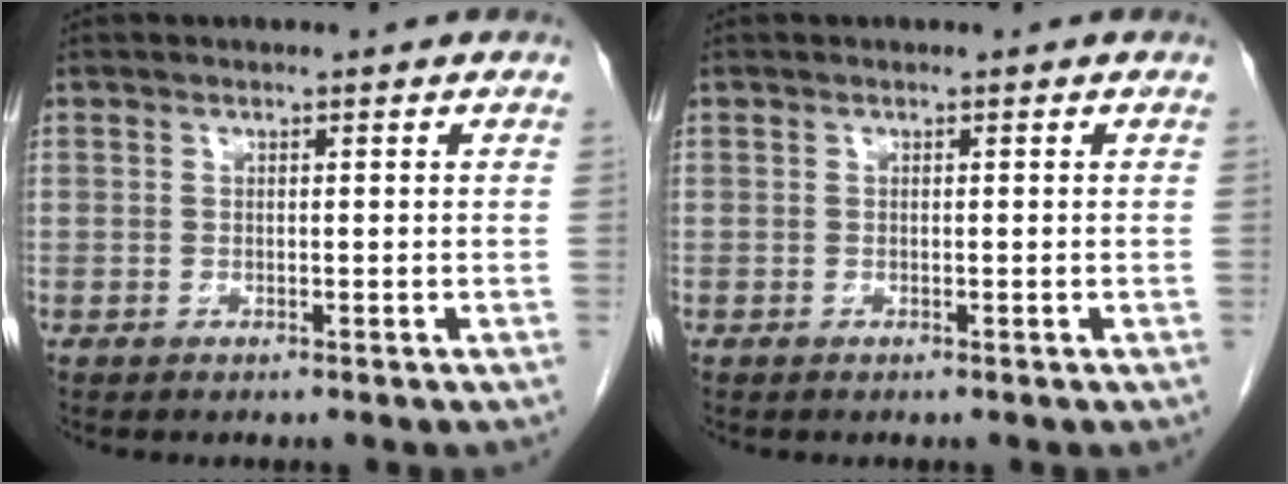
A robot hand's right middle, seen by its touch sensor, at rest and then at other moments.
{"total": 0.0}